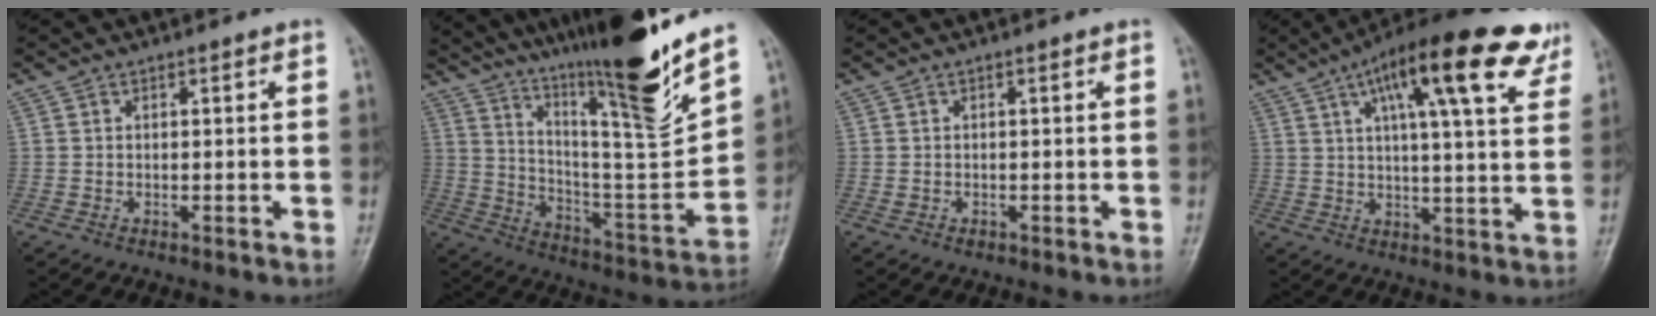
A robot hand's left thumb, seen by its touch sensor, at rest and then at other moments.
{"total": 24.6, "force": [17.8, 1.9, 16.9], "torque": [-0.241, -0.096, 0.297]}
{"total": 0.9, "force": [-0.3, 0.7, 0.5], "torque": [-0.008, 0.002, -0.002]}
{"total": 19.9, "force": [10.4, 5.1, 16.2], "torque": [-0.227, -0.007, 0.149]}